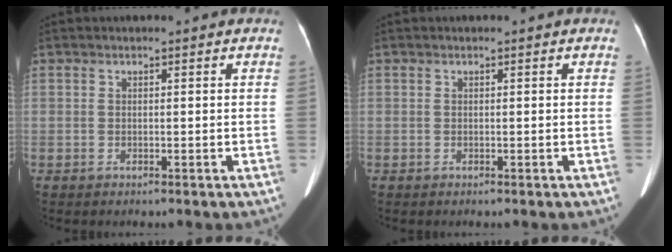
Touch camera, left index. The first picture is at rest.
{"total": 0.0}